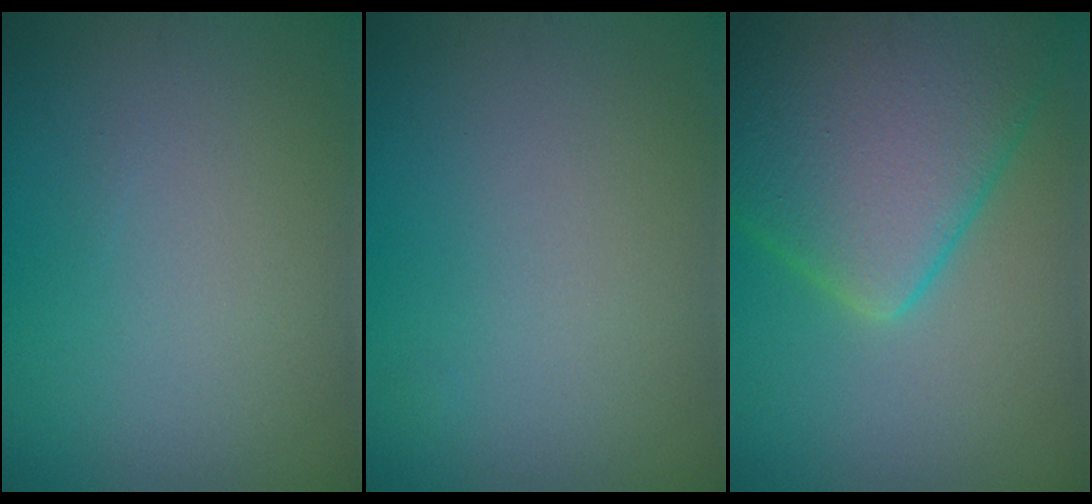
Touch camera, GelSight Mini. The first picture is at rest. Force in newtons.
{"total": 0.0}
{"total": 11.2, "press": 11.2, "slide": 0.5}